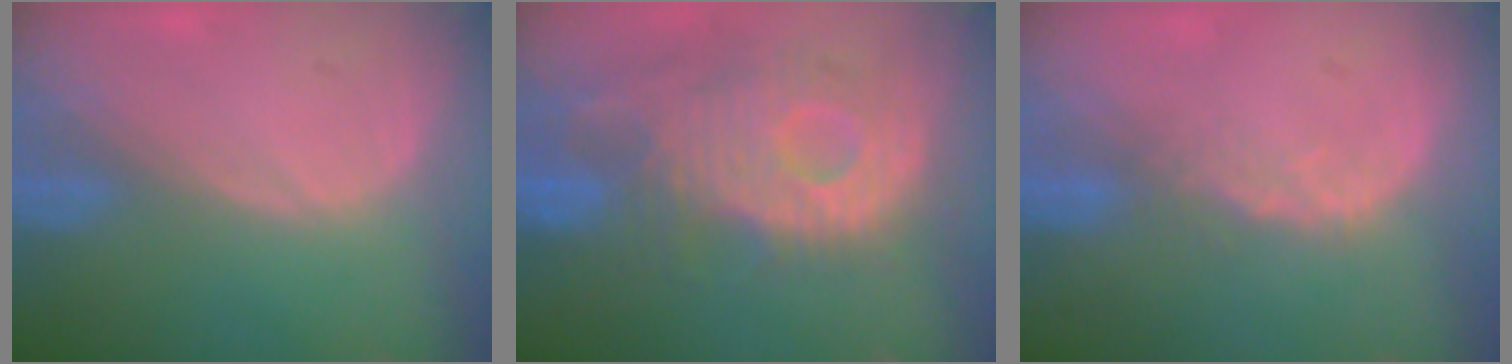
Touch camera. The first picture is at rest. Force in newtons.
{"total": 12.3, "press": 10.9, "slide": 5.7}
{"total": 2.6, "press": 2.1, "slide": 1.5}